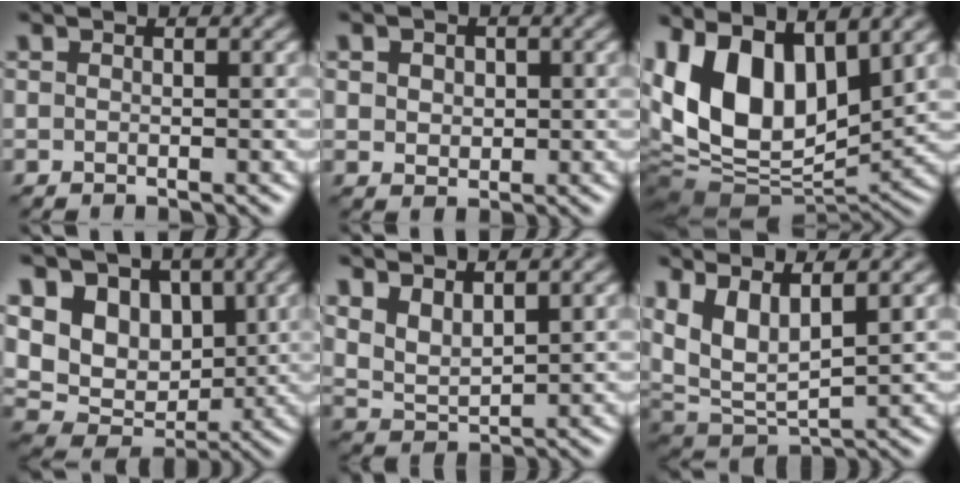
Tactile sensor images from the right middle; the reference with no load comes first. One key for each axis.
{"total": 2.9, "fx": 1.1, "fy": 2.2, "fz": 1.5, "tx": -0.031, "ty": 0.011, "tz": 0.010}
{"total": 13.6, "fx": 3.1, "fy": 7.3, "fz": 11.0, "tx": -0.221, "ty": -0.010, "tz": 0.055}
{"total": 10.1, "fx": 3.4, "fy": 7.6, "fz": 5.7, "tx": -0.109, "ty": 0.012, "tz": 0.052}
{"total": 3.5, "fx": 2.1, "fy": 1.6, "fz": 2.2, "tx": -0.054, "ty": -0.007, "tz": 0.049}
{"total": 7.8, "fx": 3.2, "fy": 3.7, "fz": 6.1, "tx": -0.134, "ty": -0.003, "tz": 0.065}